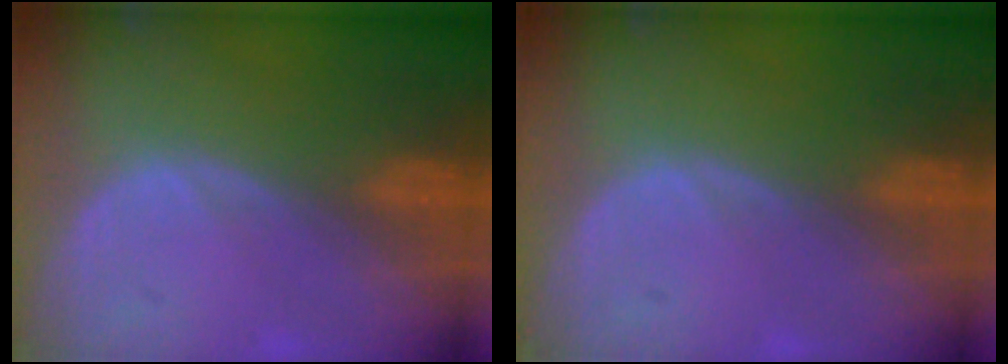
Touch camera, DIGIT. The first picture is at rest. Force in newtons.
{"total": 0.0}